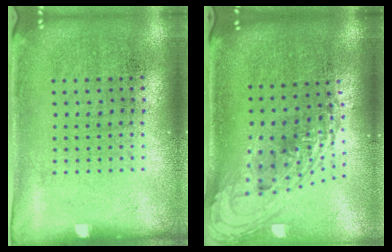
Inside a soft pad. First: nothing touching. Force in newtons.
{"total": 1.9, "press": 1.5, "slide": 1.2}